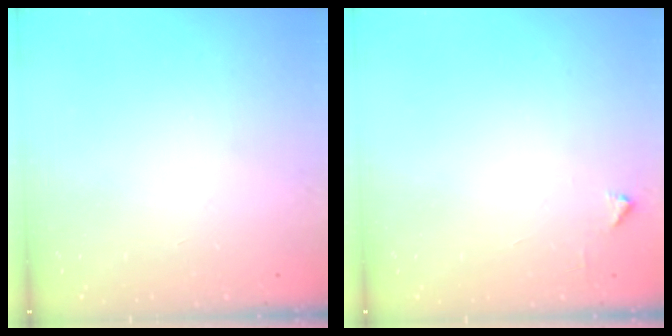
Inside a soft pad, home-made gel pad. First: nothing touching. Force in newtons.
{"total": 2.1, "press": 2.1, "slide": 0.3}